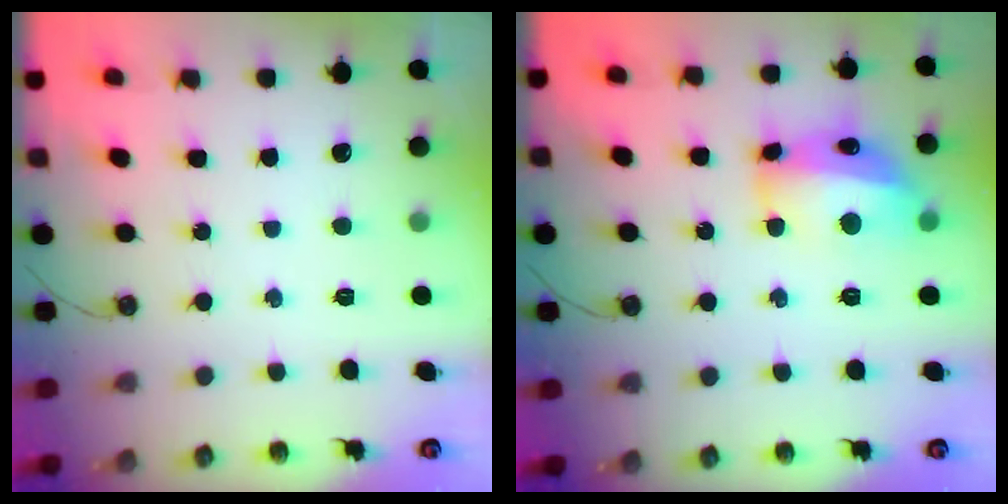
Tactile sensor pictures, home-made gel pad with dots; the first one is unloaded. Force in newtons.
{"total": 13.1, "press": 13.0, "slide": 1.1}